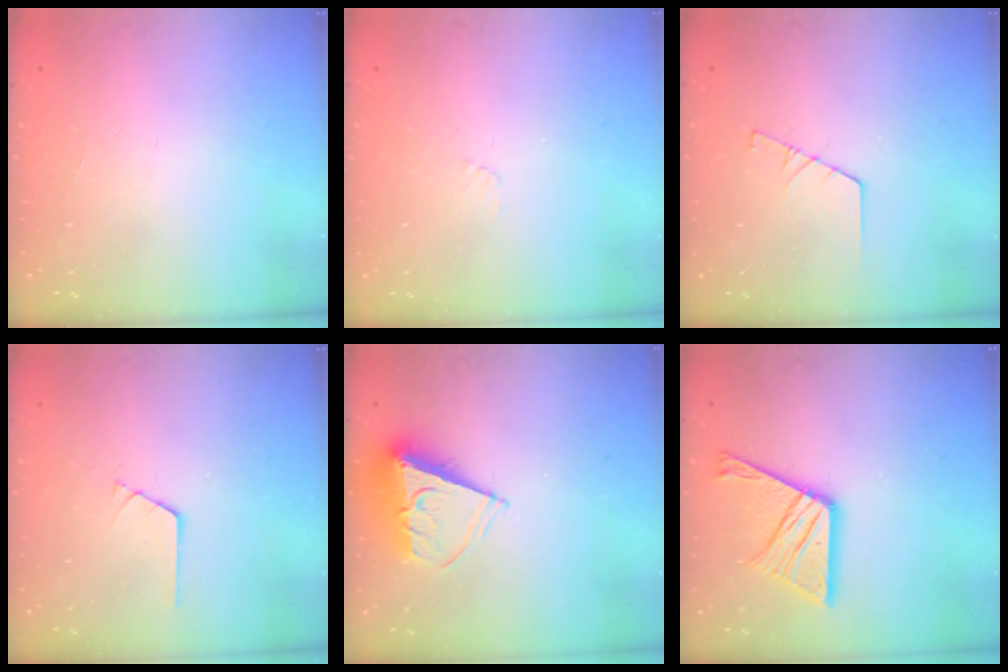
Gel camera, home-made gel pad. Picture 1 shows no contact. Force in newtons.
{"total": 2.7, "press": 2.7, "slide": 0.2}
{"total": 2.2, "press": 2.2, "slide": 0.0}
{"total": 0.7, "press": 0.7, "slide": 0.1}
{"total": 8.6, "press": 8.6, "slide": 0.5}
{"total": 15.3, "press": 15.2, "slide": 1.6}